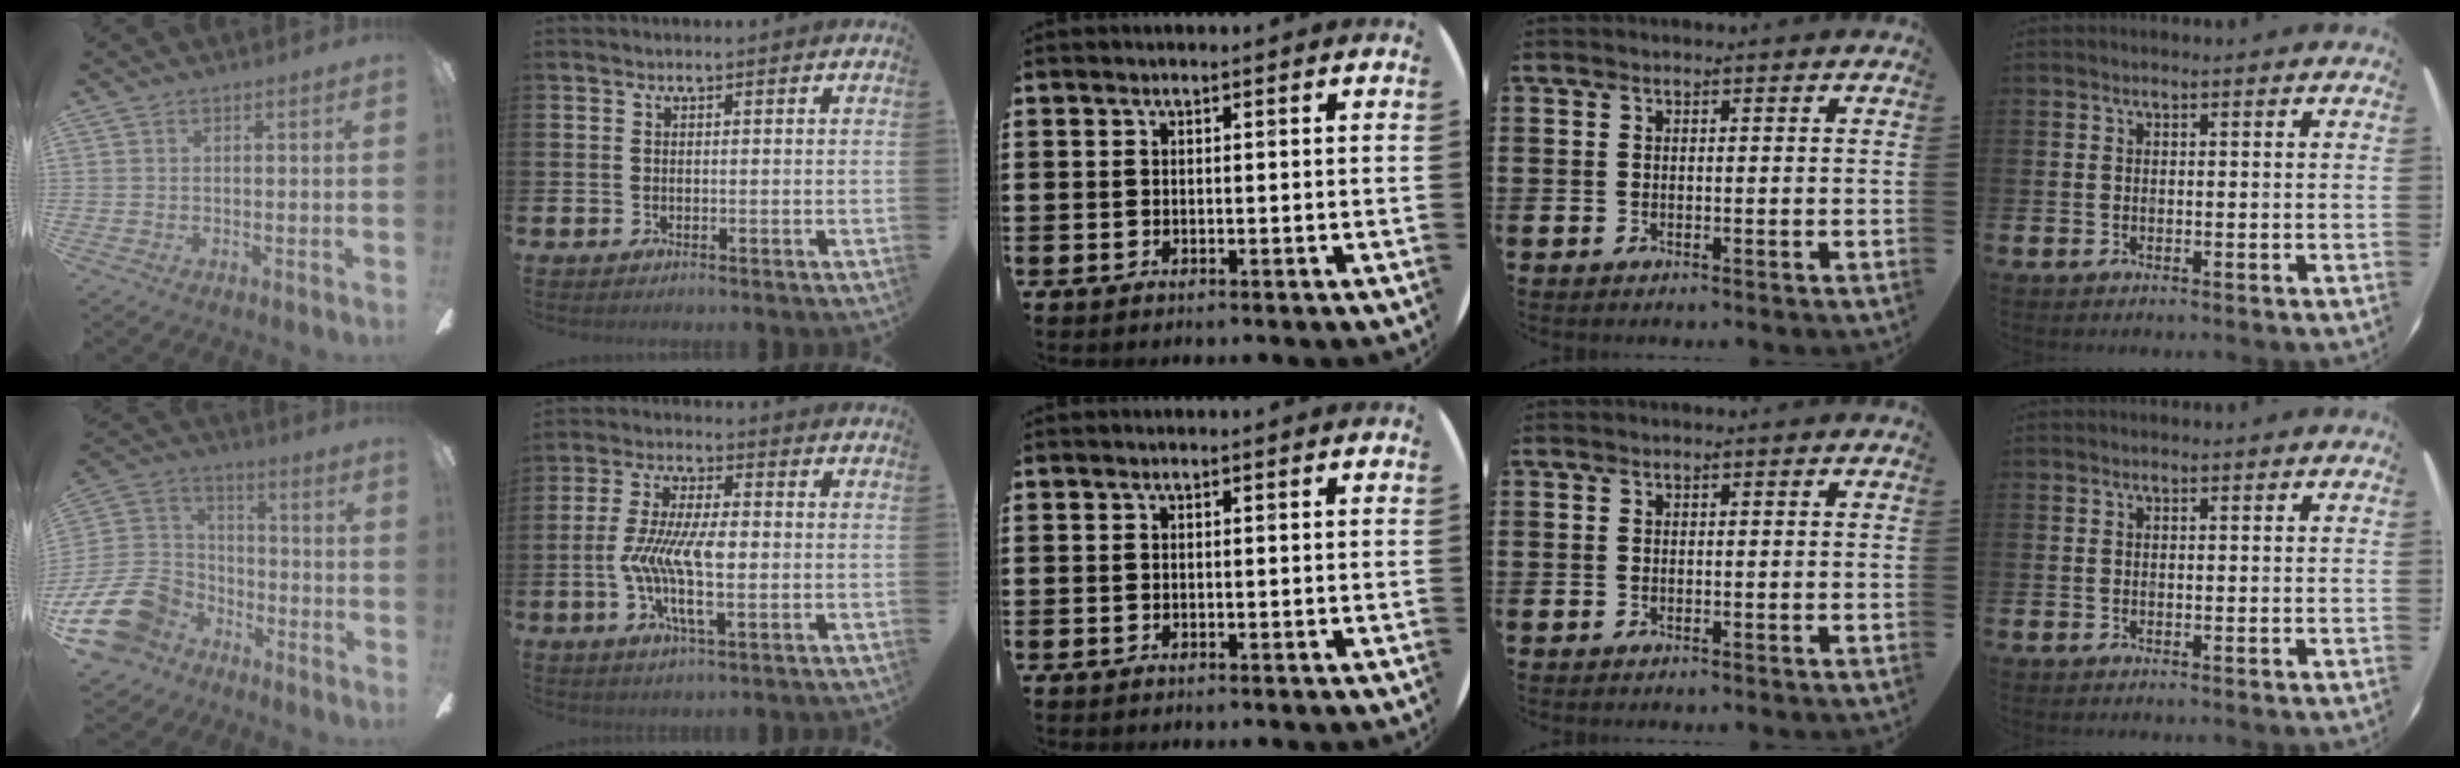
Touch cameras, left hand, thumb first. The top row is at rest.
{"thumb": {"total": 17.8, "force": [-8.8, 12.6, 8.9], "torque": [-0.206, 0.050, -0.148]}, "index": {"total": 8.2, "force": [-1.2, 2.8, 7.6], "torque": [-0.163, -0.002, -0.026]}}